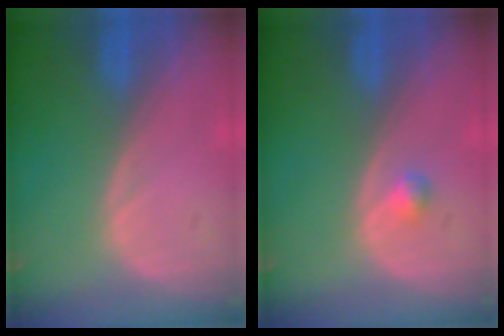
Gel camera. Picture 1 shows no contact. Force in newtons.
{"total": 1.1, "press": 1.1, "slide": 0.1}